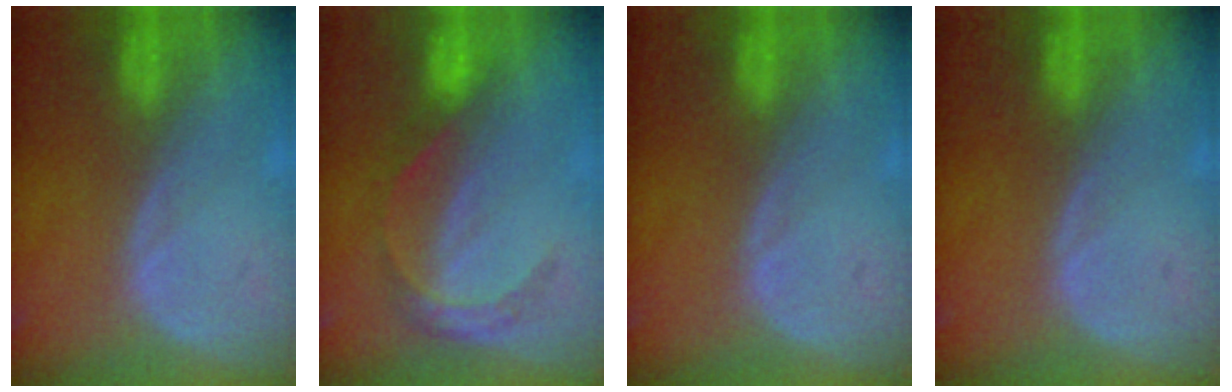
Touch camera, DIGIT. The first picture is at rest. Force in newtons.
{"total": 4.4, "press": 4.2, "slide": 1.2}
{"total": 0.0}
{"total": 0.0}